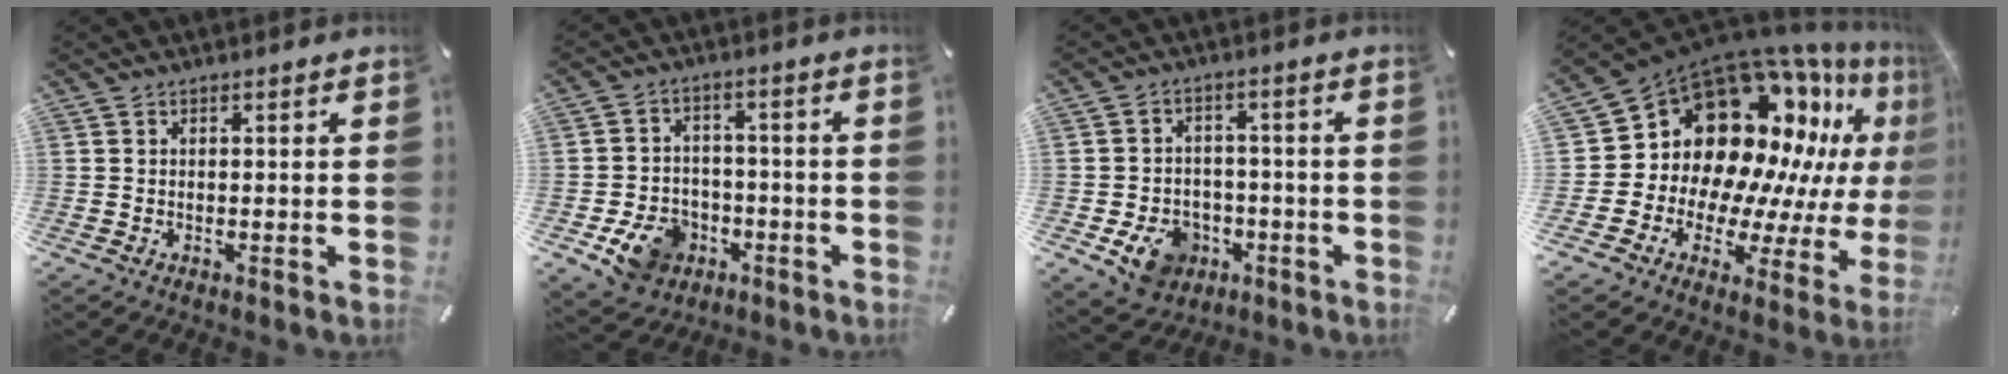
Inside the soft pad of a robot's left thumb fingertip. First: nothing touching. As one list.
[{"total": 10.4, "force": [-4.7, 8.1, 4.6], "torque": [-0.091, 0.038, -0.079]}, {"total": 9.3, "force": [-3.9, 7.3, 4.1], "torque": [-0.074, 0.026, -0.069]}, {"total": 20.2, "force": [10.2, 14.0, 10.3], "torque": [-0.146, -0.129, 0.211]}]